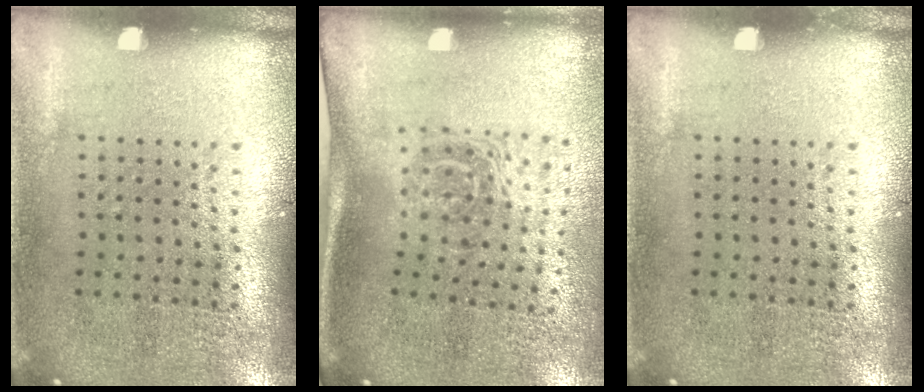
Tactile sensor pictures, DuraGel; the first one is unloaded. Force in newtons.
{"total": 1.7, "press": 1.2, "slide": 1.2}
{"total": 0.0}